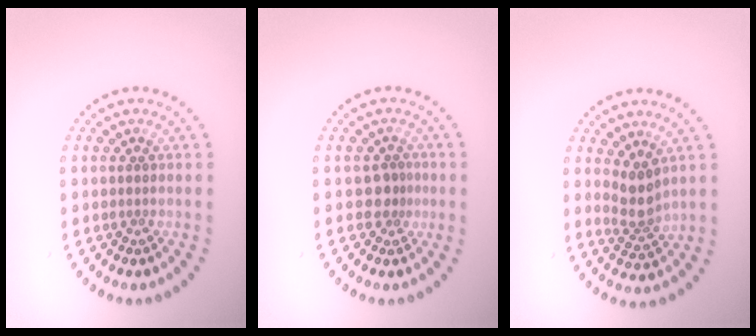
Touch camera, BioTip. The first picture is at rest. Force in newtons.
{"total": 1.9, "press": 1.5, "slide": 1.1}
{"total": 2.7, "press": 2.2, "slide": 1.6}